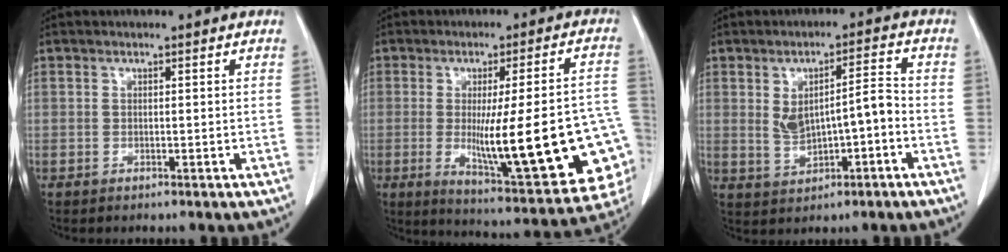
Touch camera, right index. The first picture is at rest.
{"total": 24.7, "force": [-4.6, 3.4, 24.1], "torque": [-0.257, -0.008, -0.046]}
{"total": 7.0, "force": [-0.7, 2.3, 6.6], "torque": [-0.116, 0.020, 0.001]}